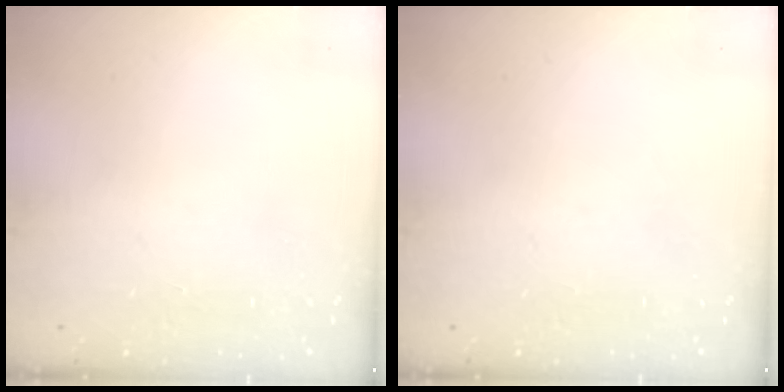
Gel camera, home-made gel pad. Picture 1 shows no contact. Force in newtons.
{"total": 0.0}